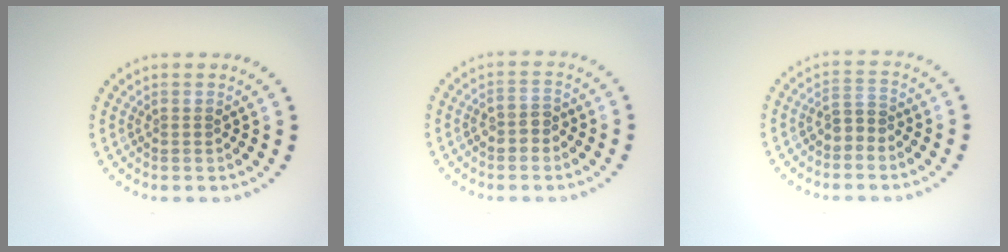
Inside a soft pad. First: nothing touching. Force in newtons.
{"total": 1.6, "press": 1.5, "slide": 0.5}
{"total": 1.9, "press": 1.6, "slide": 0.9}